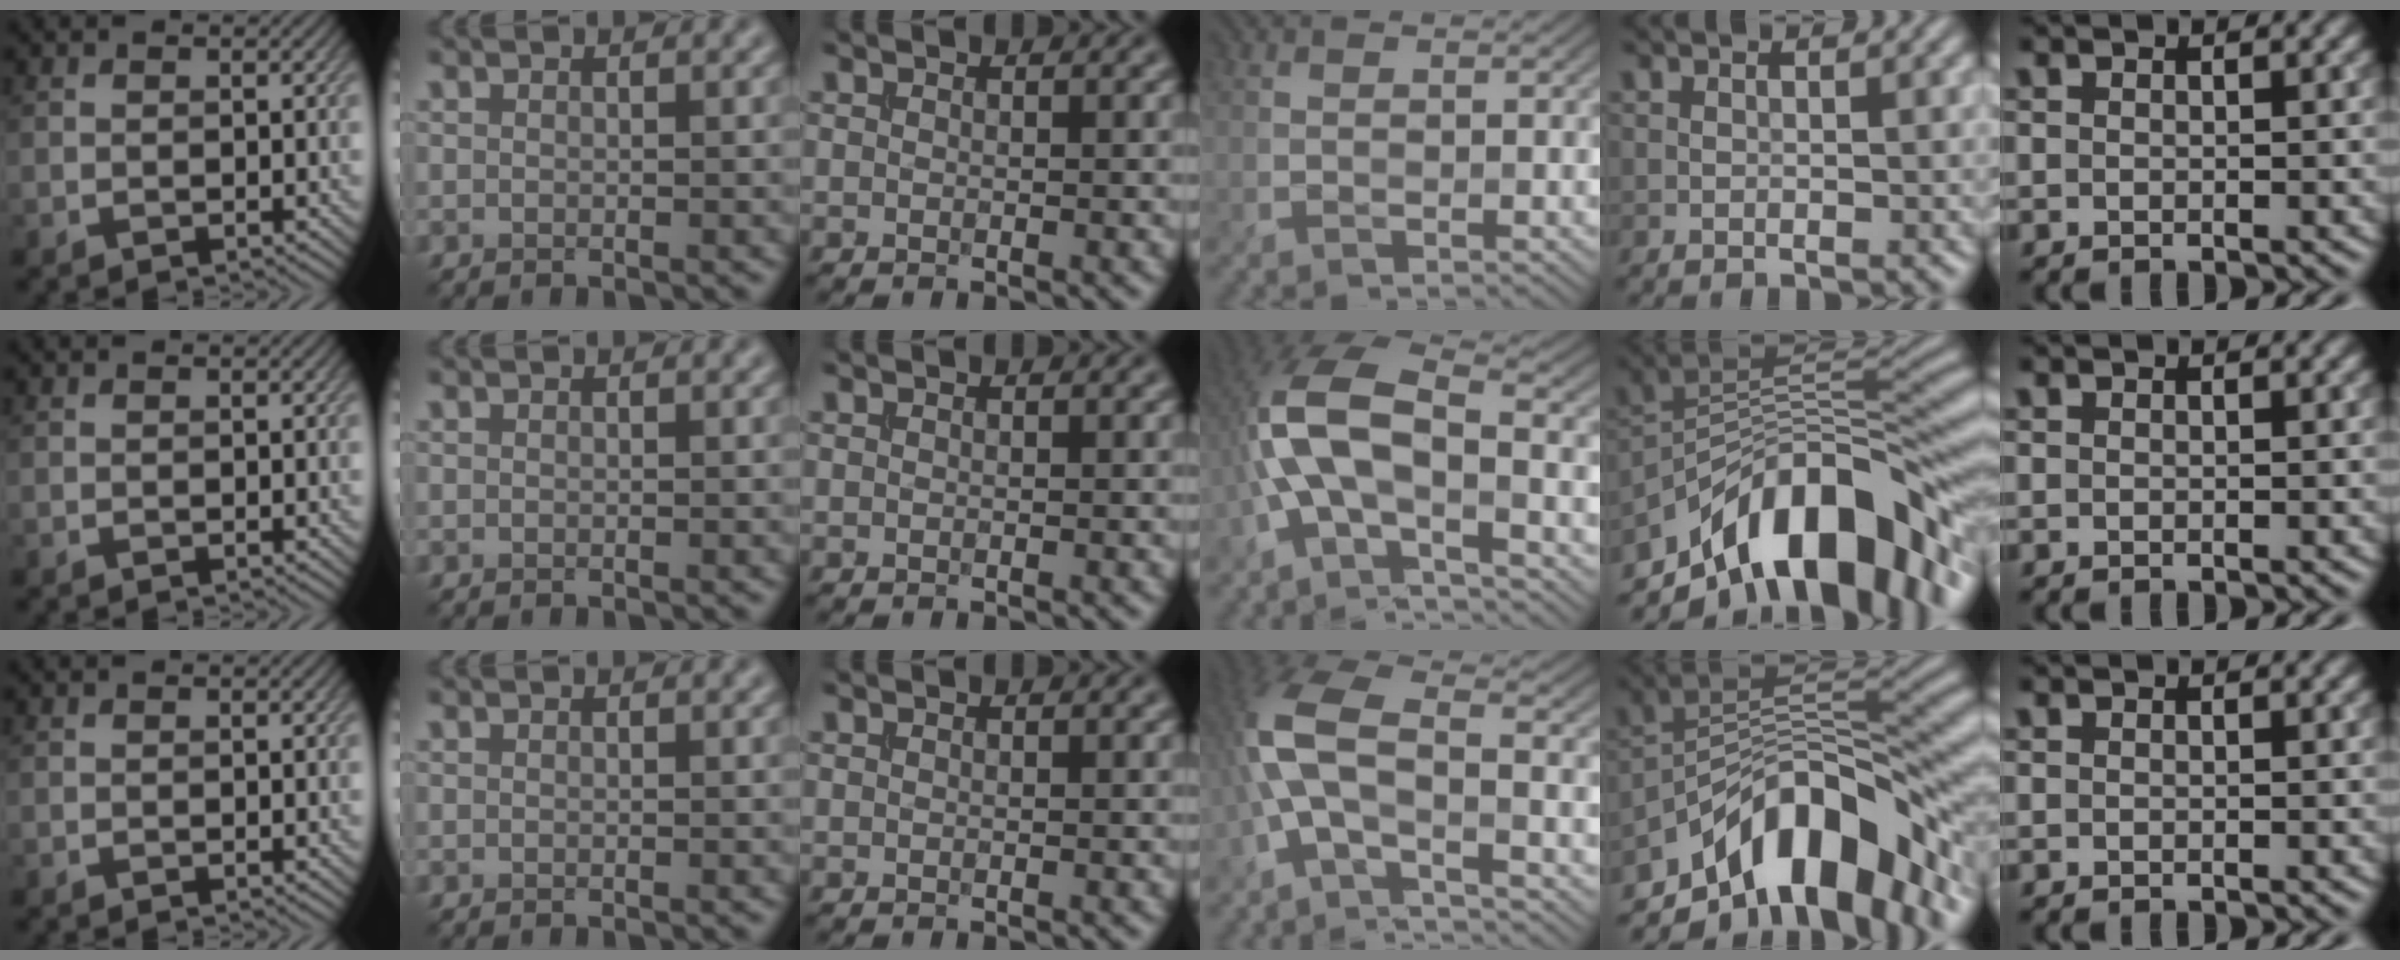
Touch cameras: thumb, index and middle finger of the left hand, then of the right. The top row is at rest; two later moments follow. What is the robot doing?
{"motion": "insert", "object": "file holder"}